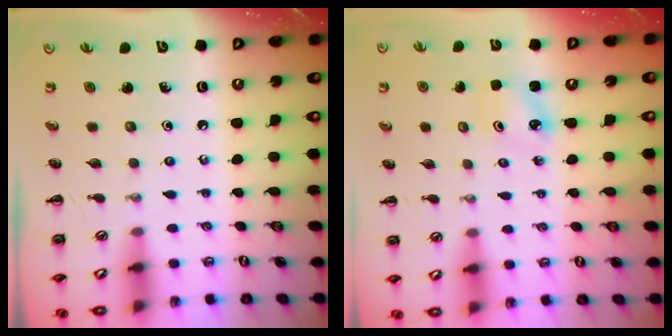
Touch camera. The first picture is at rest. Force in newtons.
{"total": 2.6, "press": 2.5, "slide": 0.7}